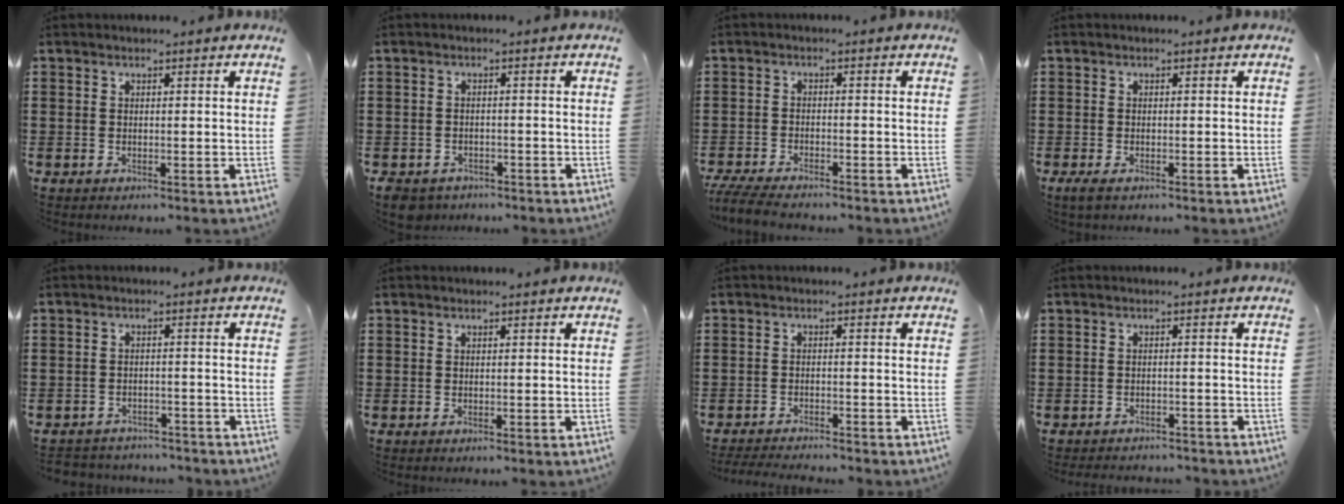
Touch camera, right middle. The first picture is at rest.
{"total": 2.1, "force": [-1.9, 0.8, 0.2], "torque": [-0.017, -0.001, -0.046]}
{"total": 4.0, "force": [-3.8, 0.3, 1.2], "torque": [-0.040, -0.010, -0.082]}
{"total": 0.8, "force": [-0.4, 0.3, 0.6], "torque": [-0.021, -0.004, -0.010]}
{"total": 2.5, "force": [-2.4, 0.5, -0.2], "torque": [-0.004, 0.001, -0.055]}
{"total": 0.0}
{"total": 2.5, "force": [-2.5, 0.1, 0.3], "torque": [-0.007, -0.001, -0.052]}
{"total": 1.8, "force": [-1.8, 0.2, -0.1], "torque": [-0.004, 0.002, -0.041]}